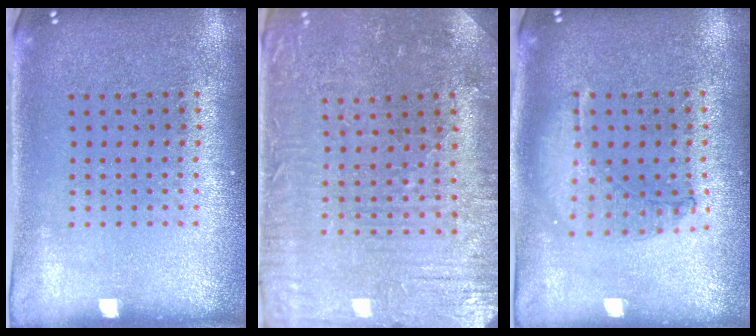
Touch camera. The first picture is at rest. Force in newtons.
{"total": 1.3, "press": 1.3, "slide": 0.4}
{"total": 0.9, "press": 0.9, "slide": 0.2}